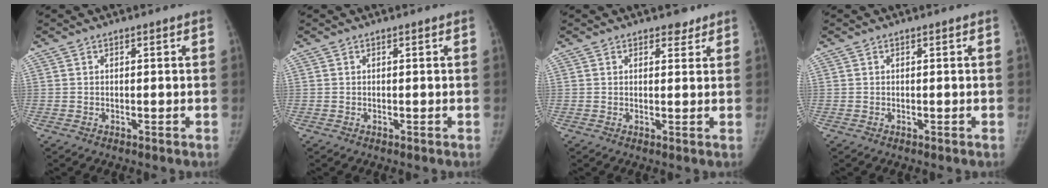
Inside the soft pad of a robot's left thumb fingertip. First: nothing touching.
{"total": 0.0}
{"total": 2.2, "force": [1.7, 1.3, 0.5], "torque": [0.009, -0.009, 0.019]}
{"total": 0.0}